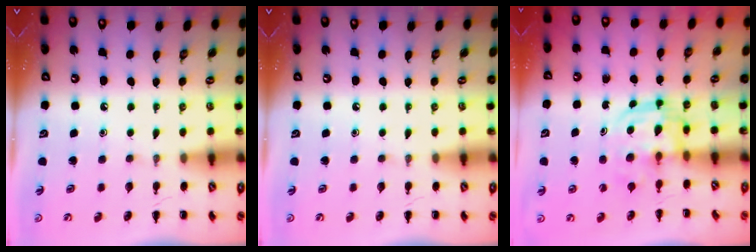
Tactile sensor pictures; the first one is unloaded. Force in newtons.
{"total": 0.0}
{"total": 3.3, "press": 3.3, "slide": 0.4}